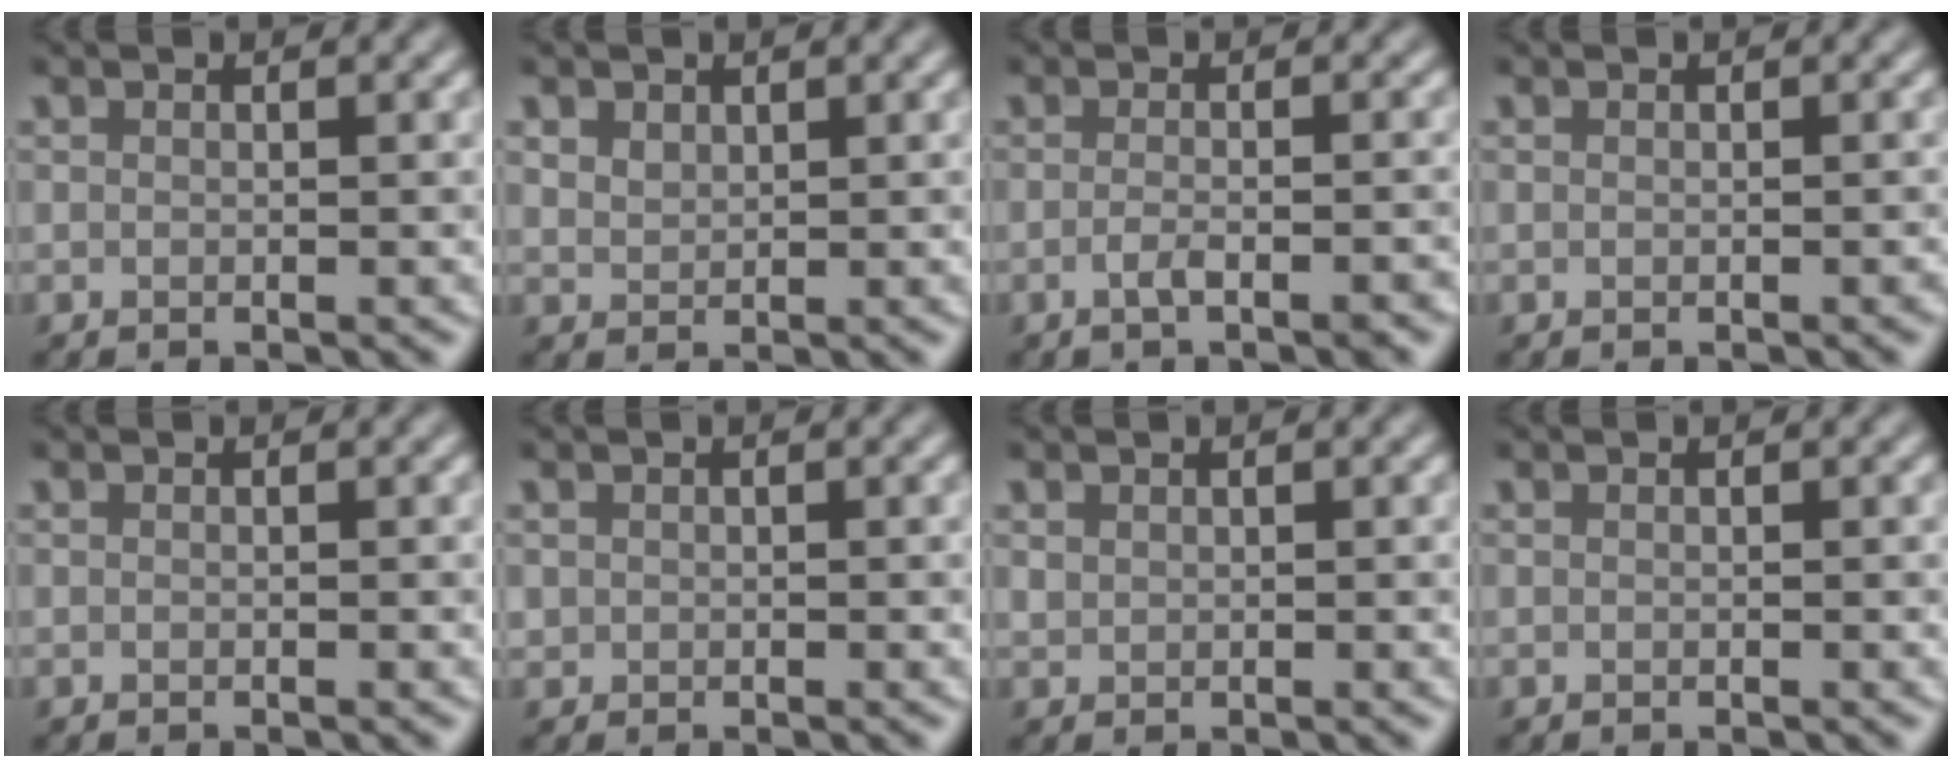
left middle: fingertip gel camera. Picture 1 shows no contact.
{"total": 1.5, "force": [1.0, 1.0, 0.5], "torque": [-0.012, 0.000, 0.021]}
{"total": 2.5, "force": [-1.2, 0.8, 2.1], "torque": [-0.029, 0.002, -0.025]}
{"total": 0.0}
{"total": 0.0}
{"total": 0.5, "force": [0.1, 0.5, 0.0], "torque": [0.006, -0.002, 0.003]}
{"total": 0.7, "force": [0.5, 0.4, 0.1], "torque": [-0.004, -0.001, 0.013]}
{"total": 0.0}